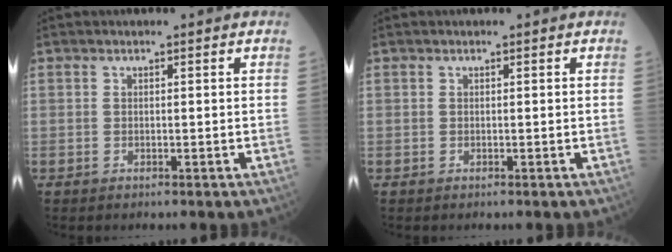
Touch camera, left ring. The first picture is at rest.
{"total": 0.0}